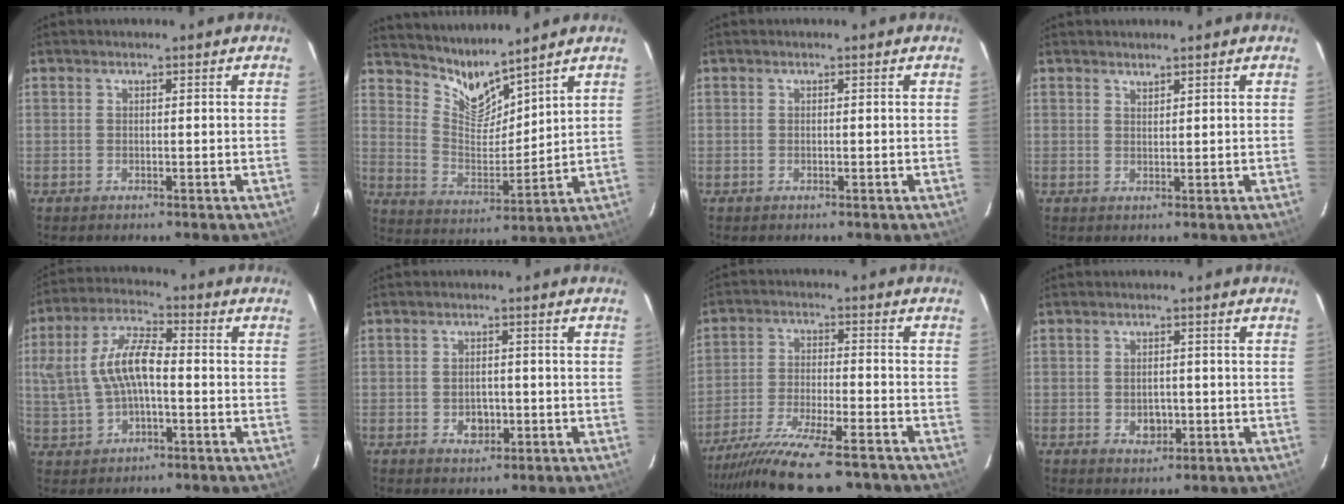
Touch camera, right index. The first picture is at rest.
{"total": 8.0, "force": [7.6, 1.0, 2.4], "torque": [-0.046, -0.023, 0.152]}
{"total": 0.0}
{"total": 1.0, "force": [1.0, 0.2, 0.2], "torque": [-0.003, 0.000, 0.019]}
{"total": 11.5, "force": [-0.6, 5.7, 10.0], "torque": [-0.211, 0.017, -0.004]}
{"total": 3.6, "force": [-0.9, 2.8, 2.1], "torque": [-0.038, 0.002, -0.009]}
{"total": 17.4, "force": [-14.8, 2.9, 8.6], "torque": [-0.180, -0.039, -0.241]}
{"total": 3.6, "force": [-0.8, 2.8, 2.2], "torque": [-0.038, 0.000, -0.007]}